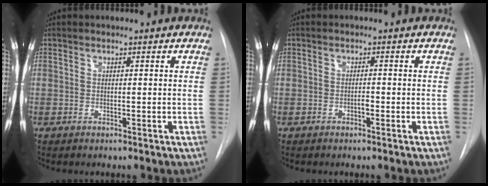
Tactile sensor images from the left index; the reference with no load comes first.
{"total": 0.7, "force": [-0.4, 0.2, 0.6], "torque": [-0.011, 0.002, -0.007]}